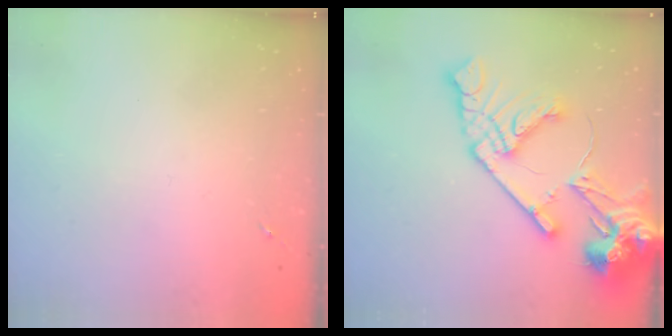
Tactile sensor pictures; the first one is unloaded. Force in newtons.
{"total": 20.6, "press": 20.5, "slide": 2.7}